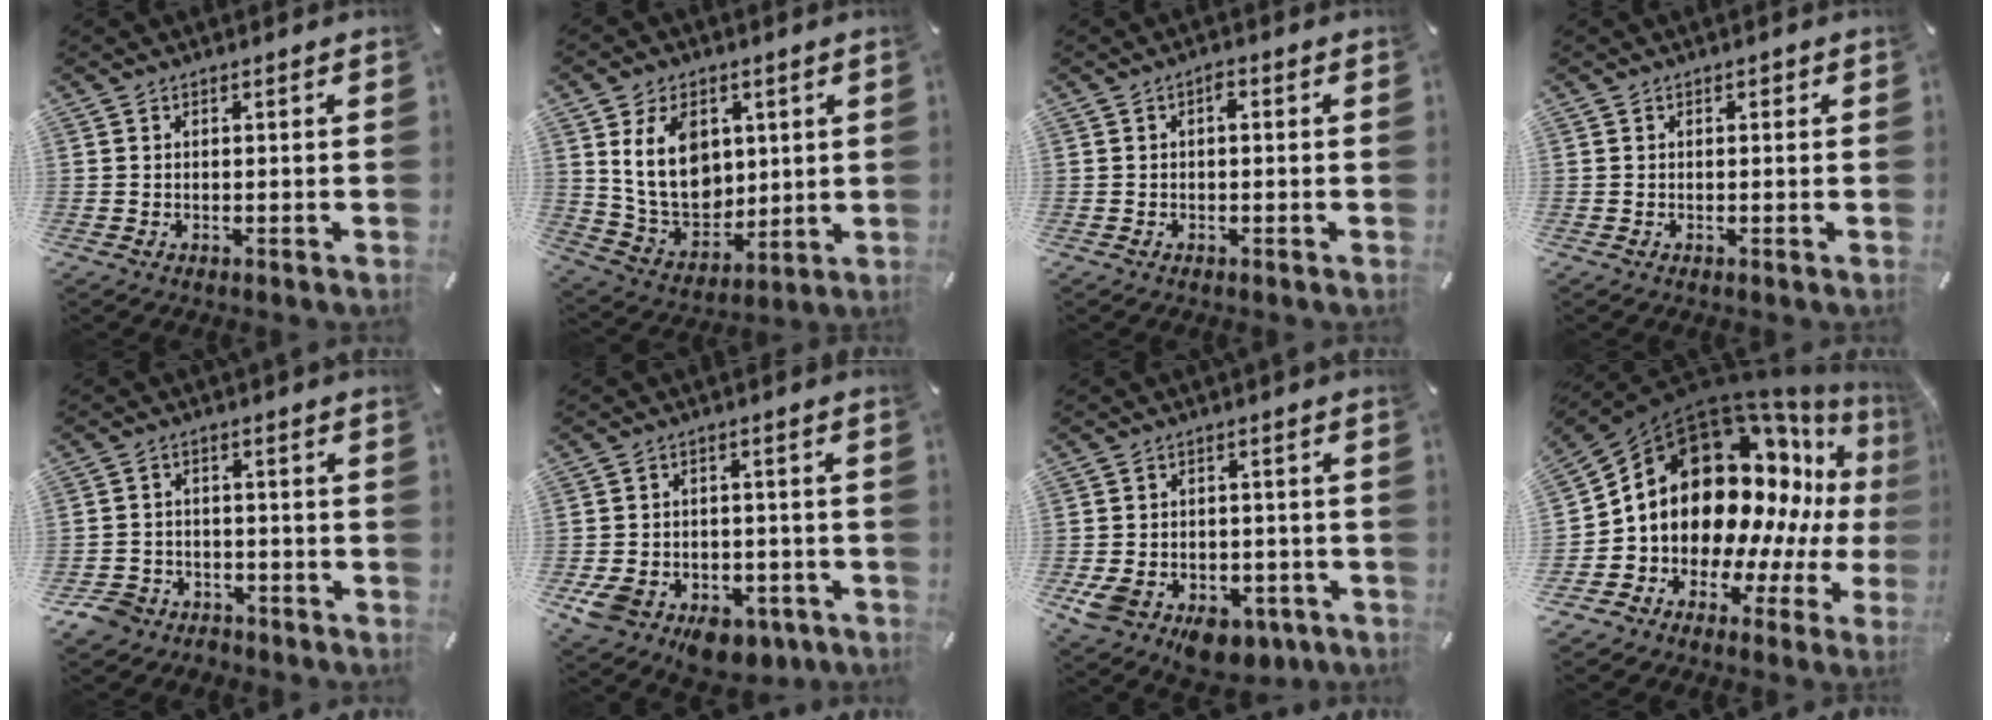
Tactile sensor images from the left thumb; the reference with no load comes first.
{"total": 14.5, "force": [3.9, 11.3, 8.2], "torque": [-0.172, -0.011, 0.073]}
{"total": 1.6, "force": [-0.1, 0.8, 1.4], "torque": [-0.031, 0.008, -0.006]}
{"total": 0.6, "force": [0.1, 0.6, 0.2], "torque": [-0.005, 0.006, -0.001]}
{"total": 5.7, "force": [-4.0, 3.9, 1.1], "torque": [-0.031, 0.017, -0.080]}
{"total": 9.8, "force": [-4.9, 7.1, 4.6], "torque": [-0.079, 0.037, -0.079]}
{"total": 9.6, "force": [-4.6, 6.9, 4.9], "torque": [-0.078, 0.028, -0.076]}
{"total": 18.9, "force": [5.7, 14.5, 10.6], "torque": [-0.155, -0.086, 0.119]}